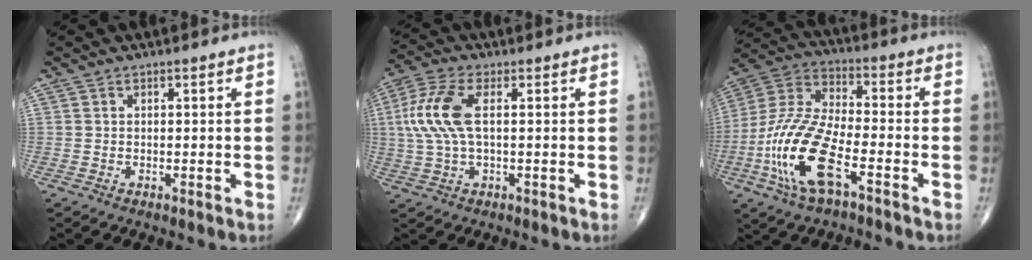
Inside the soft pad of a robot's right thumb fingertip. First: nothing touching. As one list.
[{"total": 9.5, "force": [1.5, 3.8, 8.6], "torque": [-0.220, 0.015, 0.028]}, {"total": 17.3, "force": [-6.9, 6.5, 14.4], "torque": [-0.314, 0.027, -0.130]}]